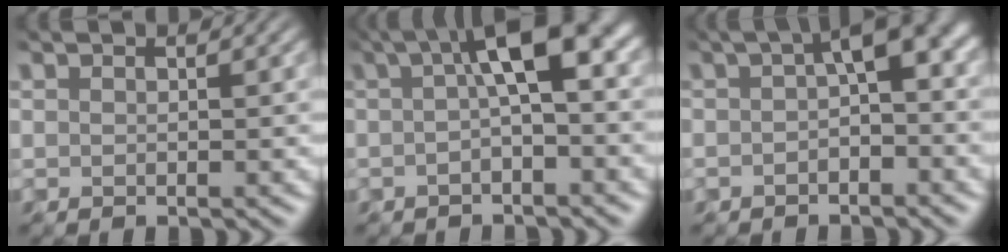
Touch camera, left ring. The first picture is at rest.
{"total": 6.1, "force": [0.6, 1.3, 5.9], "torque": [-0.083, 0.018, 0.002]}
{"total": 4.4, "force": [-0.2, 1.6, 4.0], "torque": [-0.053, 0.016, -0.013]}